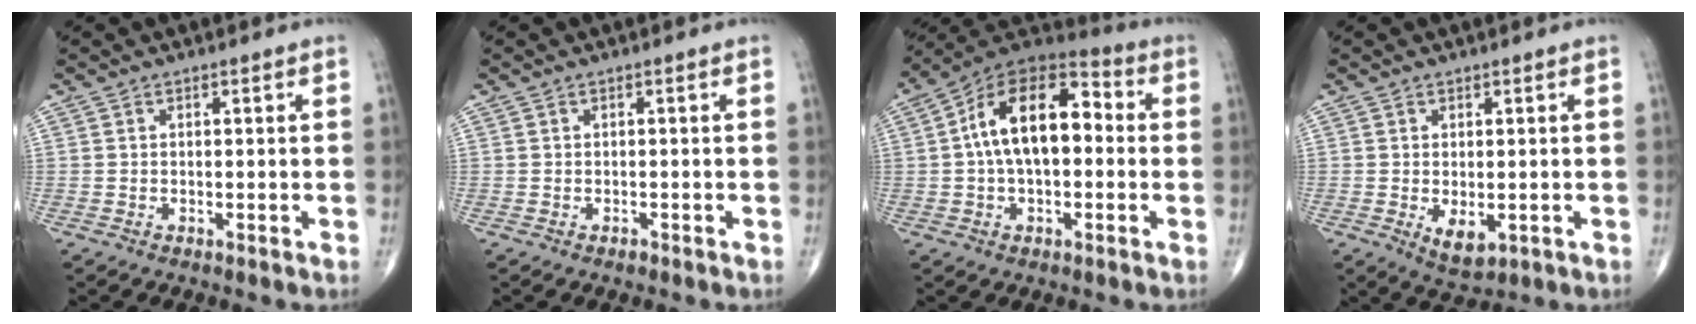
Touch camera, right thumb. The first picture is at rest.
{"total": 0.6, "force": [-0.4, 0.4, 0.2], "torque": [-0.001, 0.000, -0.007]}
{"total": 17.1, "force": [1.3, 9.5, 14.2], "torque": [-0.222, 0.044, 0.010]}
{"total": 4.6, "force": [-1.0, 2.4, 3.7], "torque": [-0.053, -0.011, -0.004]}